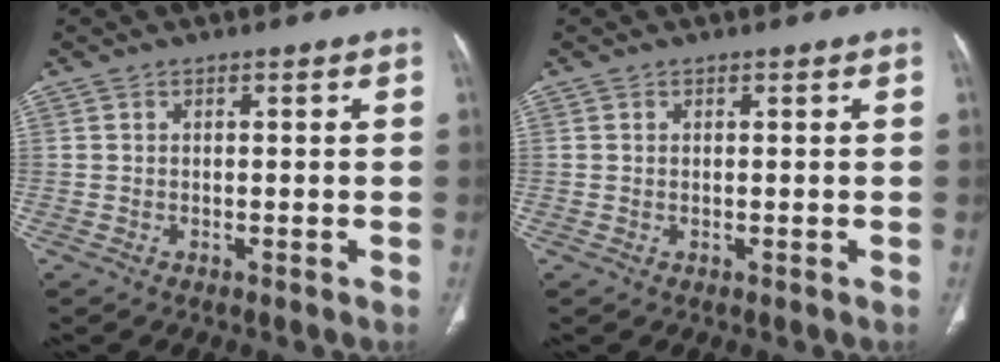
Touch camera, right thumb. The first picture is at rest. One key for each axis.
{"total": 0.0}